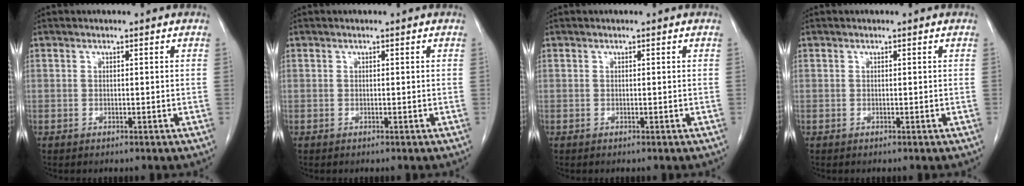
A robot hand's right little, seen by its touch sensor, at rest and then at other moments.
{"total": 0.0}
{"total": 0.0}
{"total": 0.0}